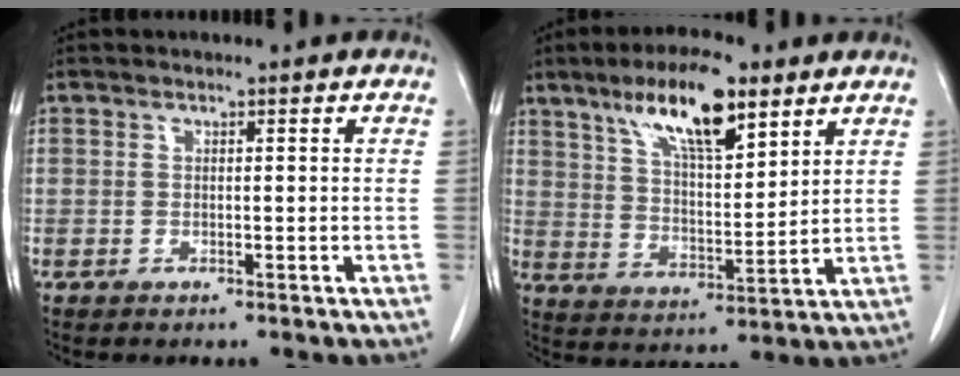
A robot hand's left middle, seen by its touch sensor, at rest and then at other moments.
{"total": 12.8, "force": [8.0, 3.3, 9.4], "torque": [-0.167, 0.007, 0.143]}